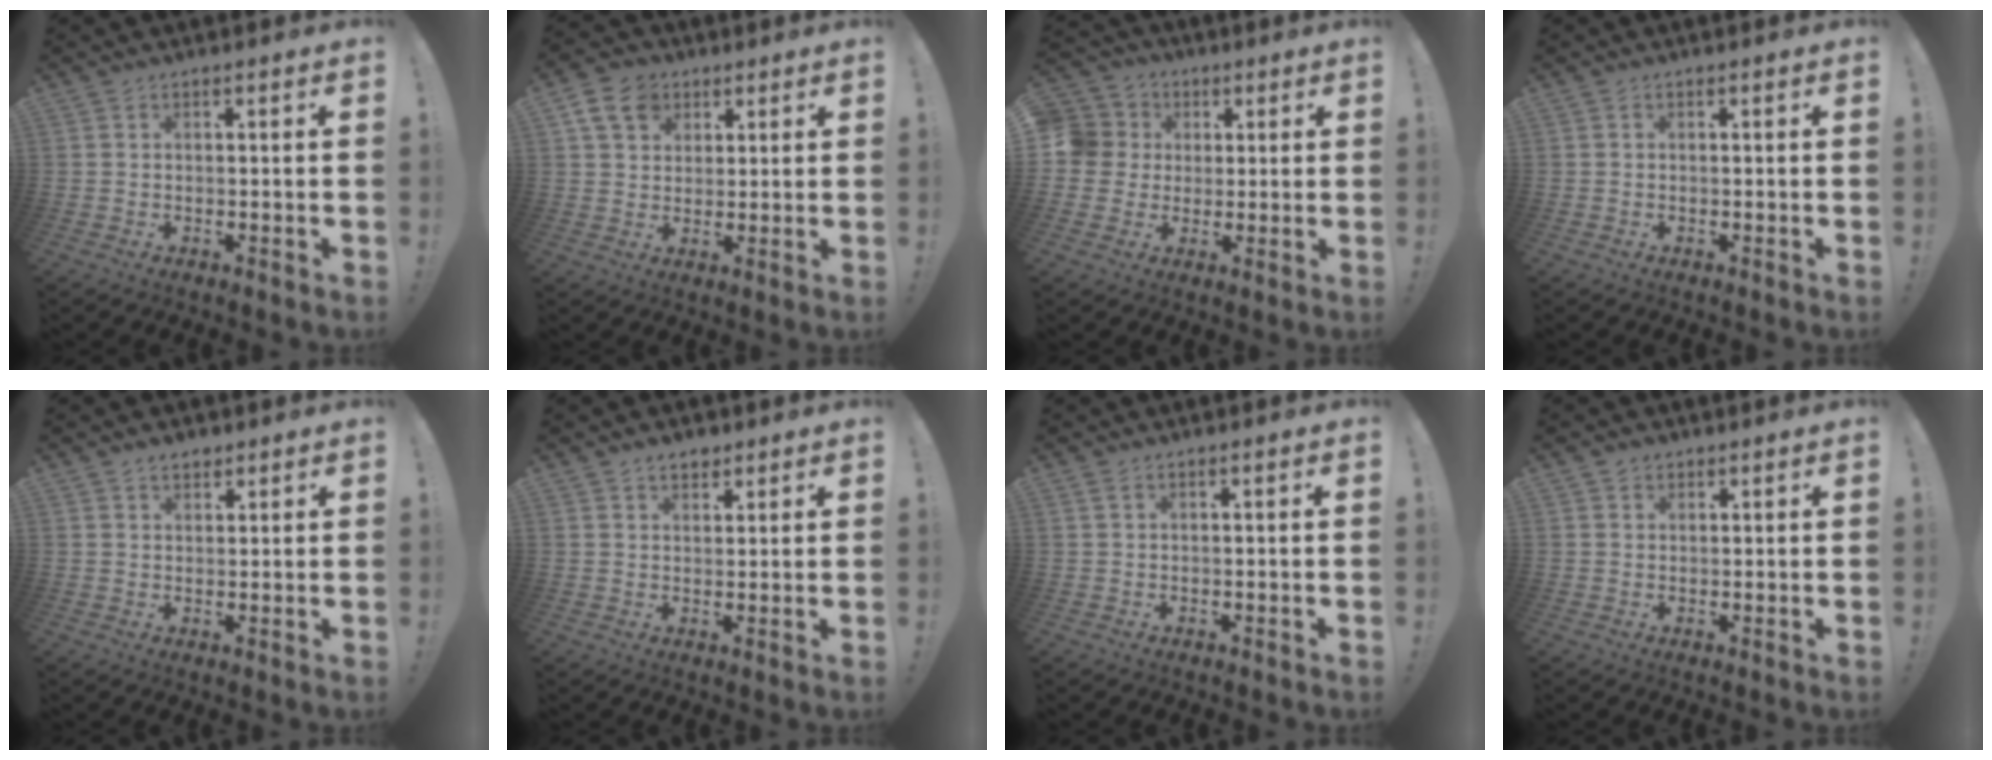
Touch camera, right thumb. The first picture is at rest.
{"total": 9.7, "force": [4.3, 7.7, 3.9], "torque": [-0.062, -0.012, 0.088]}
{"total": 9.3, "force": [0.9, 9.0, 2.3], "torque": [-0.044, 0.004, 0.022]}
{"total": 0.0}
{"total": 2.9, "force": [2.3, 1.6, 0.9], "torque": [0.000, -0.014, 0.039]}
{"total": 3.6, "force": [2.7, 2.1, 1.1], "torque": [-0.005, -0.014, 0.047]}
{"total": 0.9, "force": [0.5, 0.2, 0.7], "torque": [-0.019, 0.003, 0.011]}
{"total": 1.6, "force": [1.2, 1.0, 0.4], "torque": [0.000, -0.004, 0.022]}